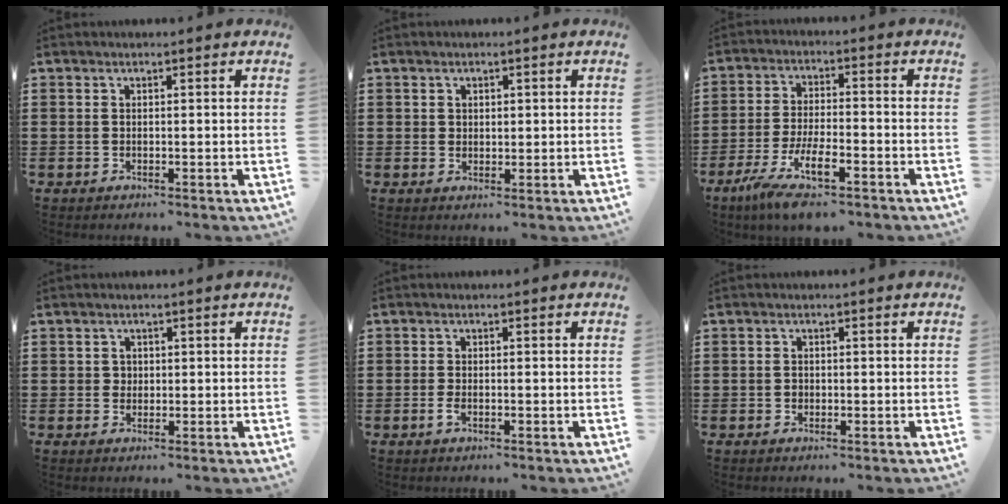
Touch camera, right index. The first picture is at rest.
{"total": 1.3, "force": [0.7, 1.1, 0.2], "torque": [-0.007, 0.007, 0.014]}
{"total": 7.7, "force": [-4.8, 1.8, 5.8], "torque": [-0.127, -0.006, -0.091]}
{"total": 1.3, "force": [0.3, 1.2, 0.3], "torque": [-0.010, 0.008, 0.005]}
{"total": 1.4, "force": [-0.5, 0.6, 1.1], "torque": [-0.030, -0.002, -0.012]}
{"total": 0.7, "force": [-0.3, 0.6, 0.3], "torque": [-0.007, 0.002, -0.006]}